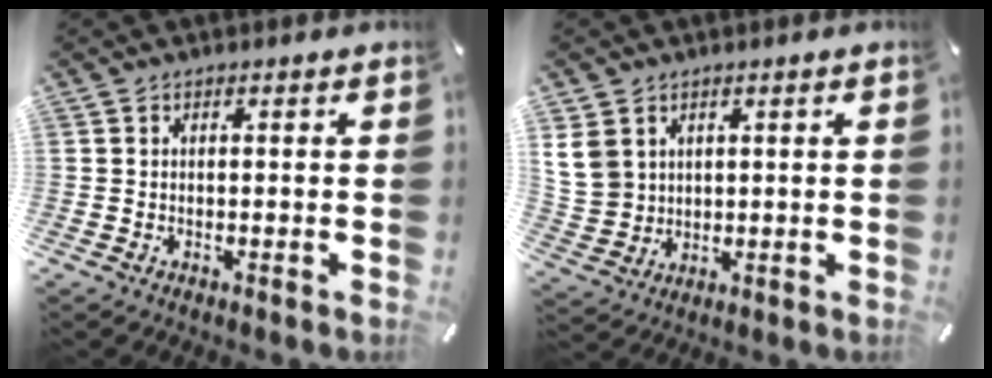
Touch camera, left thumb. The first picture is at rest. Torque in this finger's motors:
{"motor_torque": [1.51, 1.51, 1.66, -1.11, 0.31]}